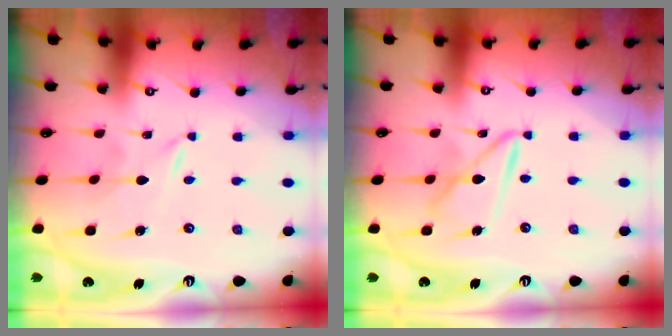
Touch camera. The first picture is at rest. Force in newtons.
{"total": 9.8, "press": 9.8, "slide": 0.9}